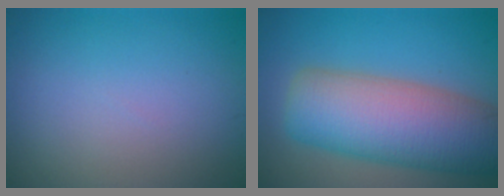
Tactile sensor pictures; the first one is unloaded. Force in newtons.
{"total": 11.1, "press": 11.1, "slide": 0.7}